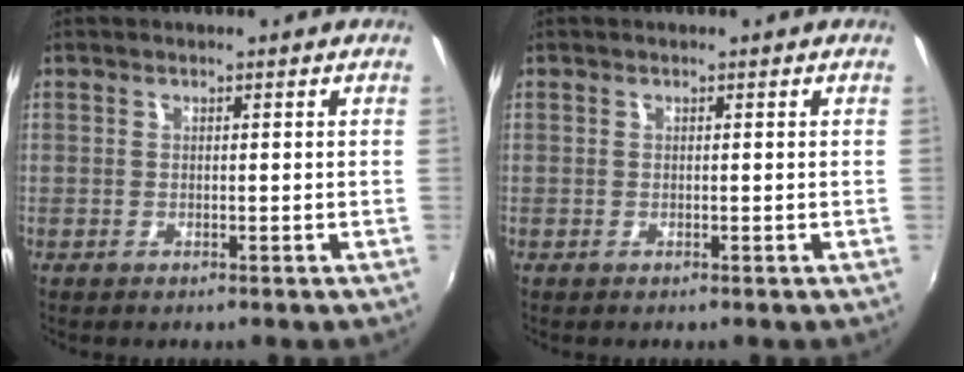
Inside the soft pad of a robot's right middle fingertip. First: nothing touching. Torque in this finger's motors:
{"motor_torque": [0.00, 0.00, 0.00, 0.00]}